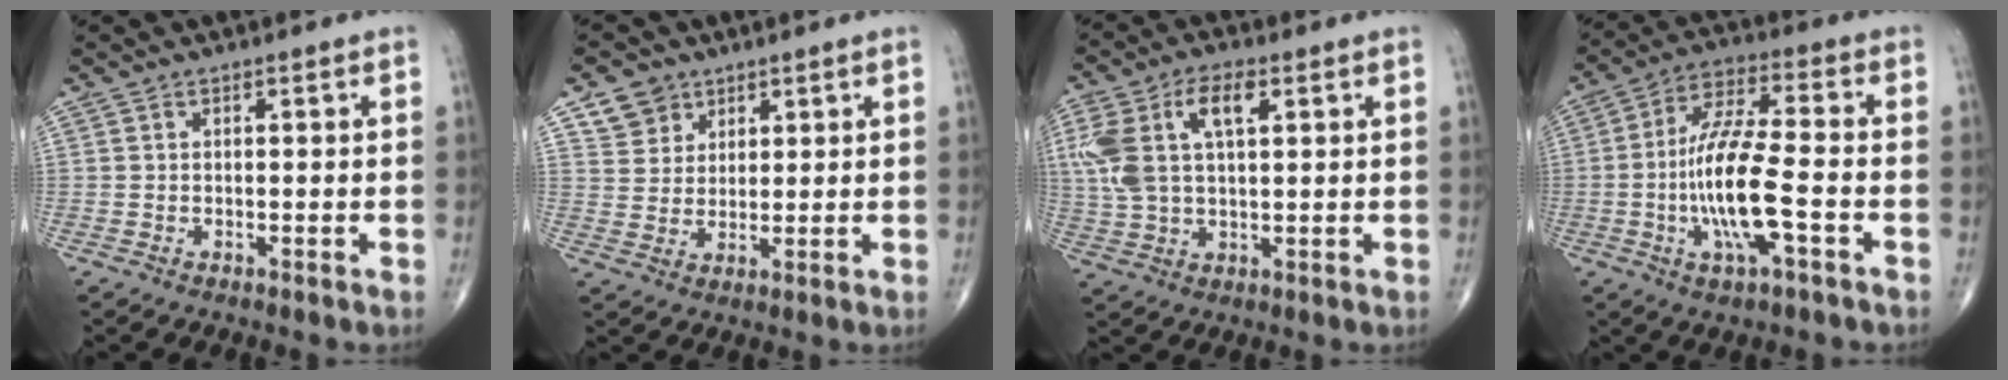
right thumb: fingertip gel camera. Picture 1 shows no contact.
{"total": 5.8, "force": [3.4, 4.6, 1.0], "torque": [0.004, -0.020, 0.065]}
{"total": 12.9, "force": [3.9, 6.4, 10.5], "torque": [-0.231, 0.017, 0.077]}
{"total": 14.7, "force": [-3.5, 3.8, 13.8], "torque": [-0.278, 0.022, -0.066]}